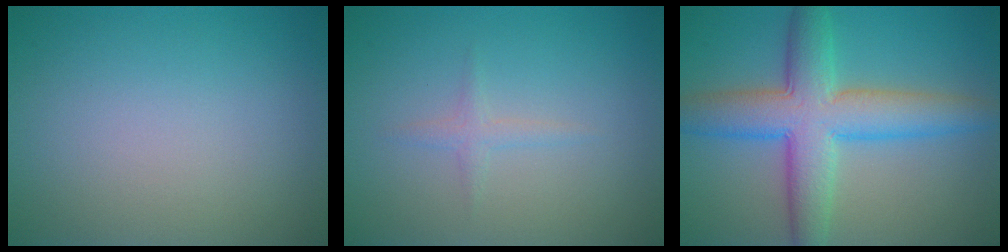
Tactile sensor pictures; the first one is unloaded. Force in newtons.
{"total": 1.1, "press": 1.1, "slide": 0.1}
{"total": 7.9, "press": 7.9, "slide": 0.2}